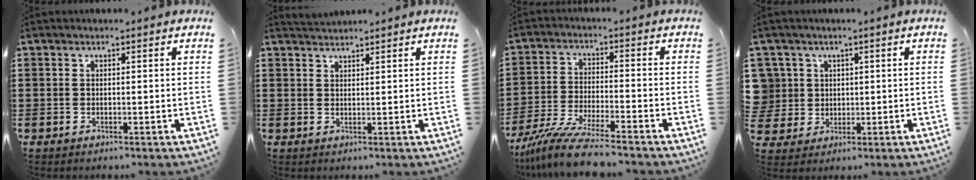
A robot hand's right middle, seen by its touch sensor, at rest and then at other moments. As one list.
[{"total": 1.7, "force": [1.7, 0.1, 0.1], "torque": [-0.005, 0.002, 0.033]}, {"total": 8.2, "force": [-7.1, 0.0, 4.1], "torque": [-0.090, -0.011, -0.139]}, {"total": 5.1, "force": [1.0, 5.0, 0.5], "torque": [-0.035, 0.005, 0.016]}]